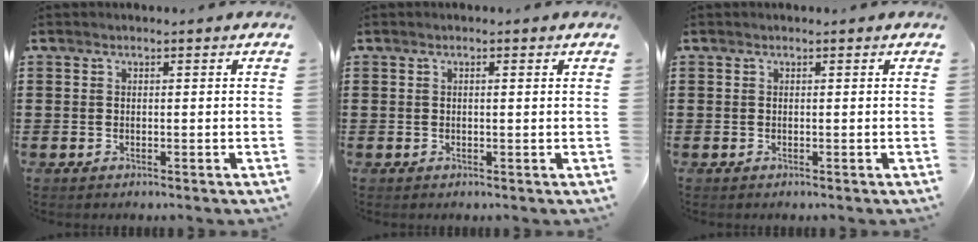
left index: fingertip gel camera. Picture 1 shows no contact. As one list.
[{"total": 0.8, "force": [0.2, 0.0, 0.7], "torque": [-0.013, -0.001, 0.004]}, {"total": 0.0}]